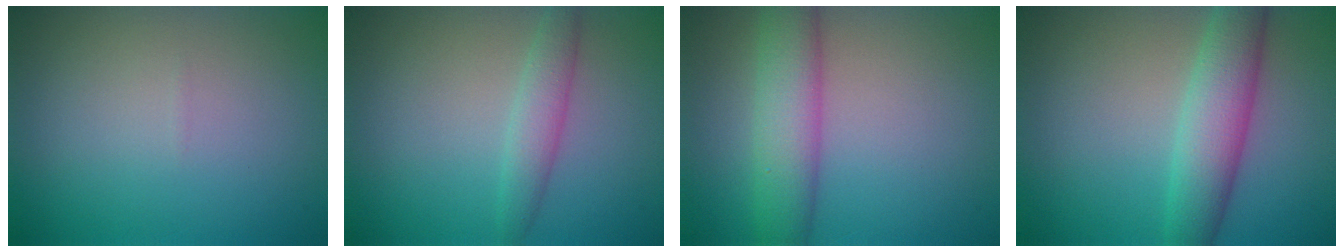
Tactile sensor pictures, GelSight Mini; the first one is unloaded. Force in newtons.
{"total": 2.3, "press": 2.3, "slide": 0.1}
{"total": 5.5, "press": 5.5, "slide": 0.4}
{"total": 5.3, "press": 5.3, "slide": 0.0}